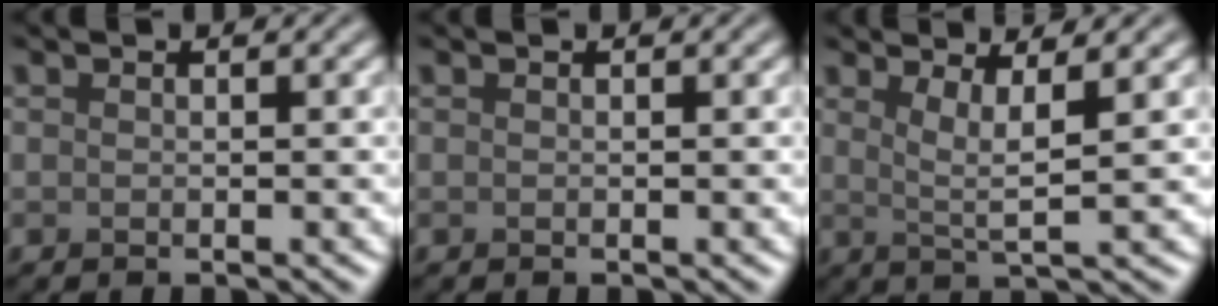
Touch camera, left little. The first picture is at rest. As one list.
[{"total": 0.0}, {"total": 3.2, "force": [1.3, 0.5, 2.8], "torque": [-0.048, -0.007, 0.025]}]